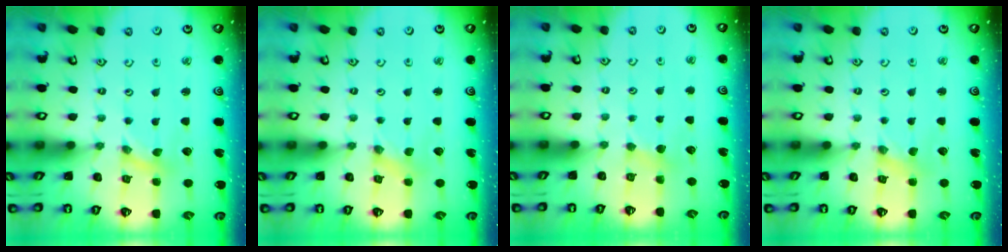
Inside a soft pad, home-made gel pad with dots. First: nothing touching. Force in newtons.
{"total": 0.0}
{"total": 2.8, "press": 2.7, "slide": 0.4}
{"total": 0.9, "press": 0.9, "slide": 0.1}